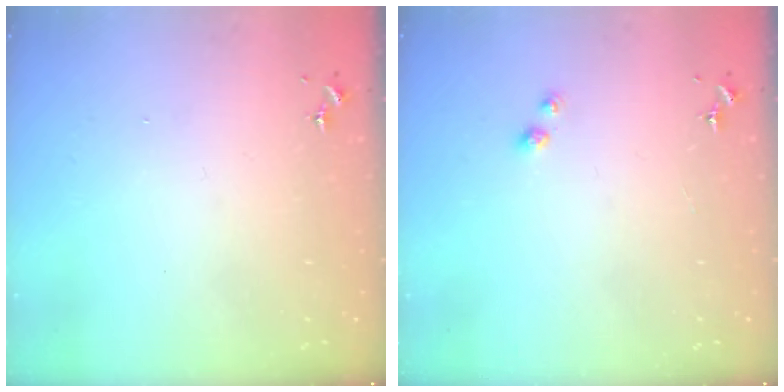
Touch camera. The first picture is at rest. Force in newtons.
{"total": 3.3, "press": 3.3, "slide": 0.3}